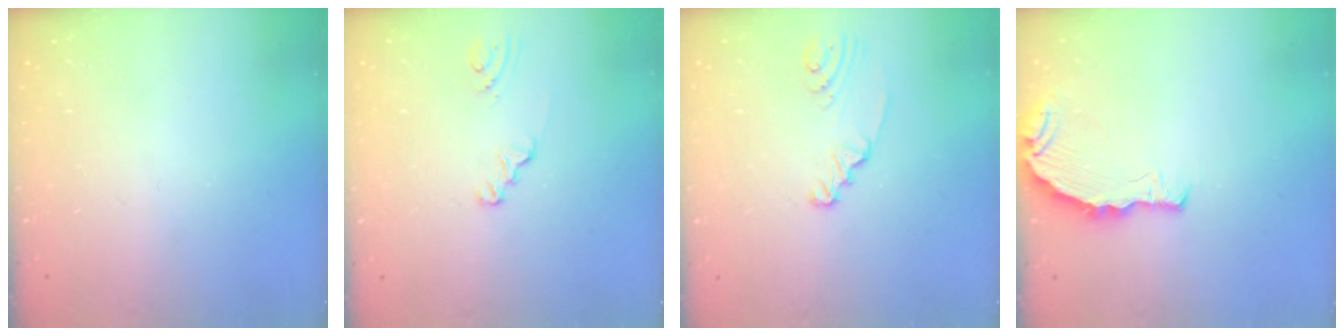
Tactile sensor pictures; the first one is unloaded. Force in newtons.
{"total": 1.8, "press": 1.8, "slide": 0.2}
{"total": 2.3, "press": 2.3, "slide": 0.3}
{"total": 7.4, "press": 5.7, "slide": 4.7}